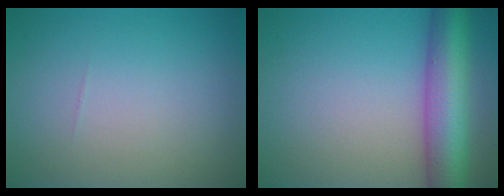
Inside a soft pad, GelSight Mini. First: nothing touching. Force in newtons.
{"total": 8.0, "press": 8.0, "slide": 0.2}